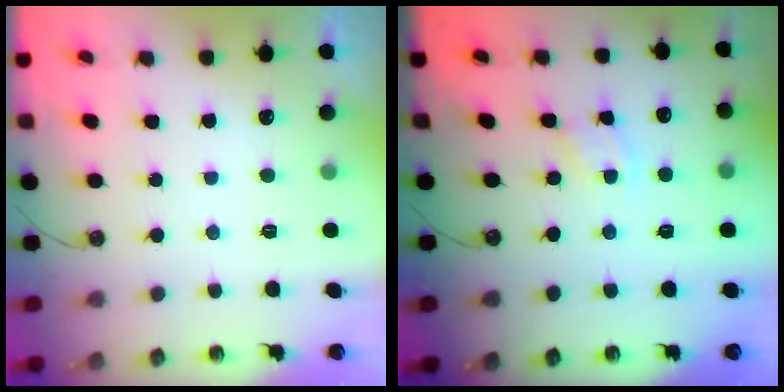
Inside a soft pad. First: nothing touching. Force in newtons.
{"total": 1.9, "press": 1.8, "slide": 0.3}